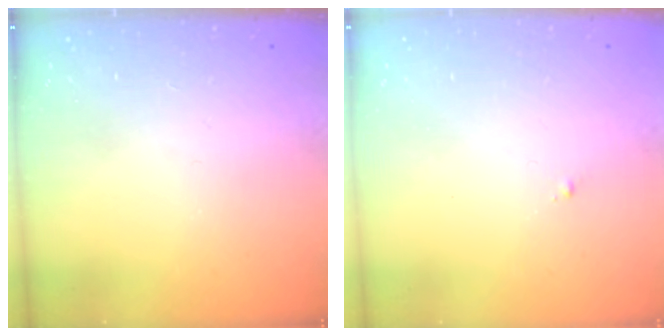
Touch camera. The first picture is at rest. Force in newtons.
{"total": 0.6, "press": 0.6, "slide": 0.2}